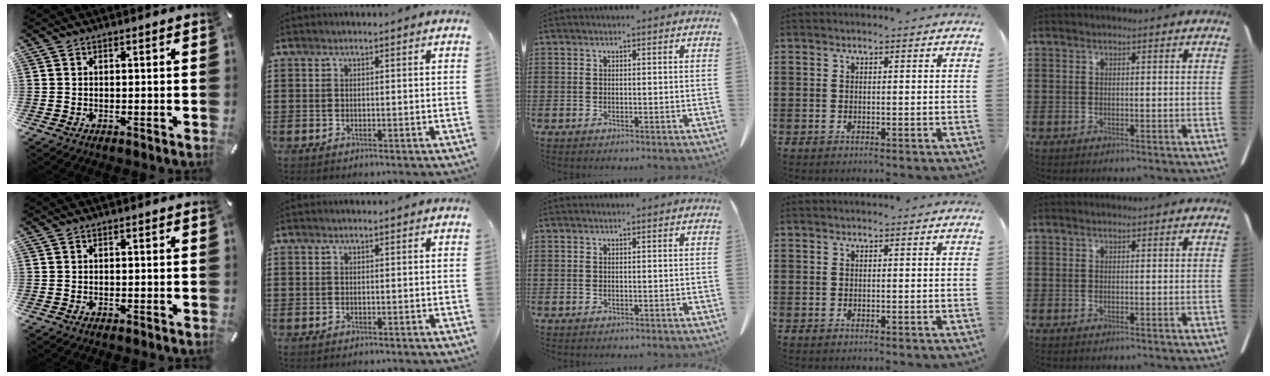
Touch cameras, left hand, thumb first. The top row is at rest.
{}